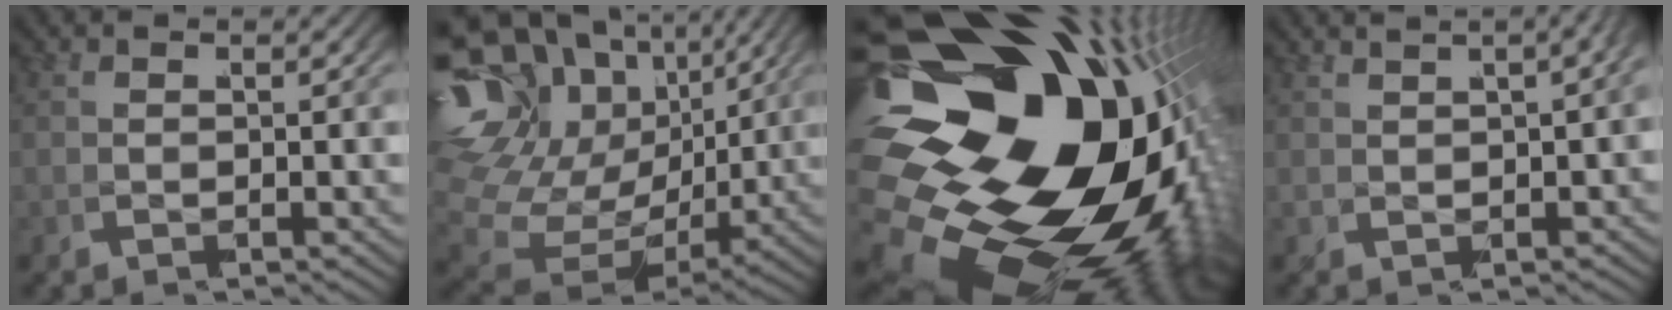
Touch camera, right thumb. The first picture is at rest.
{"total": 14.8, "force": [0.8, 11.3, 9.5], "torque": [-0.204, -0.022, 0.006]}
{"total": 36.9, "force": [-5.2, 25.0, 26.7], "torque": [-0.439, -0.072, -0.061]}
{"total": 3.5, "force": [2.0, 1.5, 2.5], "torque": [-0.009, 0.030, 0.019]}